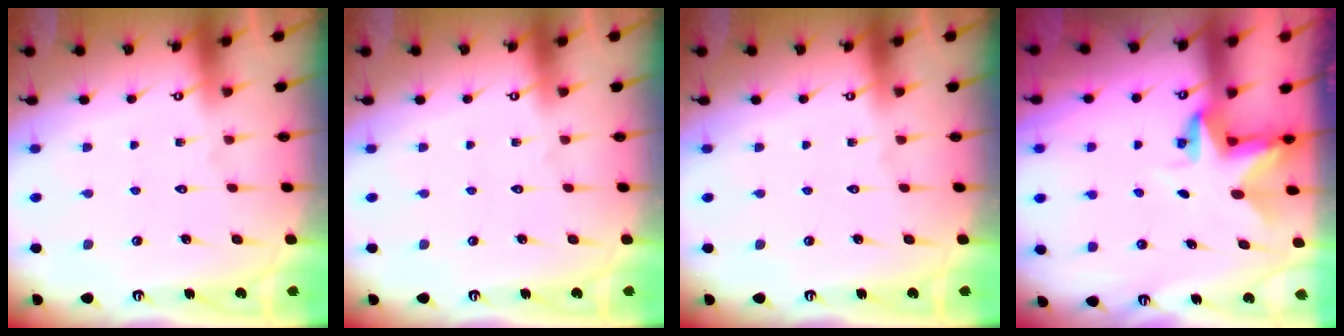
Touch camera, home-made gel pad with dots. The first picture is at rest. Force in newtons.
{"total": 0.0}
{"total": 0.0}
{"total": 3.0, "press": 3.0, "slide": 0.2}